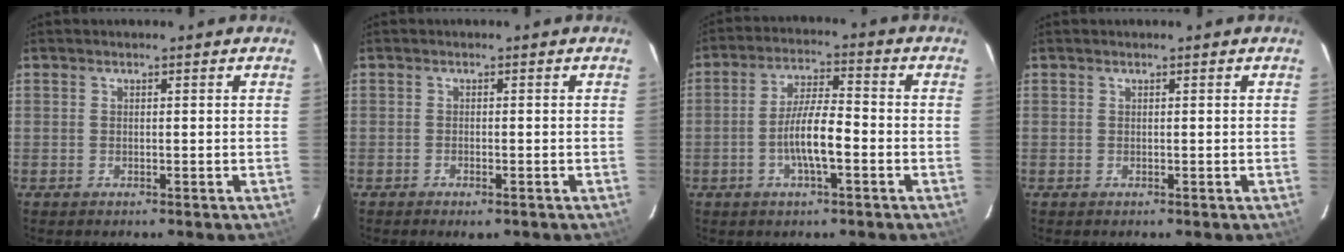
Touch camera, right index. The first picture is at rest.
{"total": 1.8, "force": [-1.3, 0.7, 1.0], "torque": [-0.022, -0.005, -0.019]}
{"total": 7.5, "force": [-2.5, 1.5, 6.9], "torque": [-0.135, 0.005, -0.045]}
{"total": 0.0}